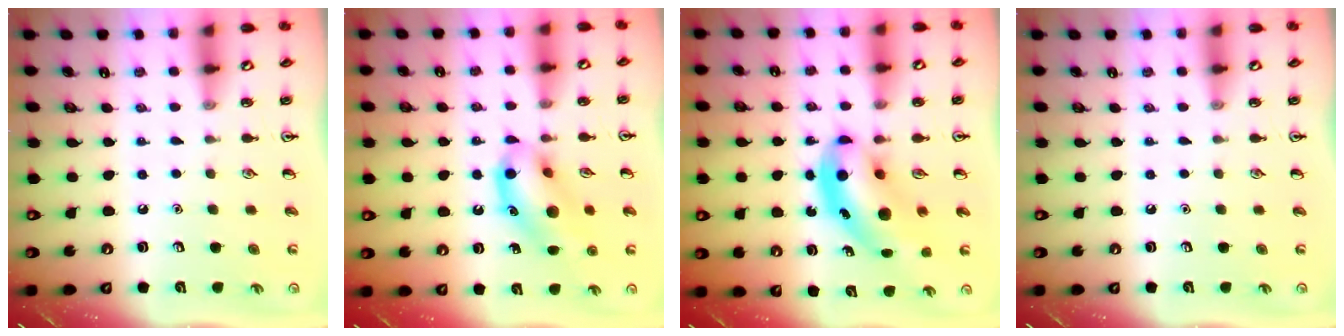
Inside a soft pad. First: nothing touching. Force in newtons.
{"total": 12.7, "press": 12.6, "slide": 1.4}
{"total": 9.2, "press": 8.8, "slide": 2.7}
{"total": 0.0}